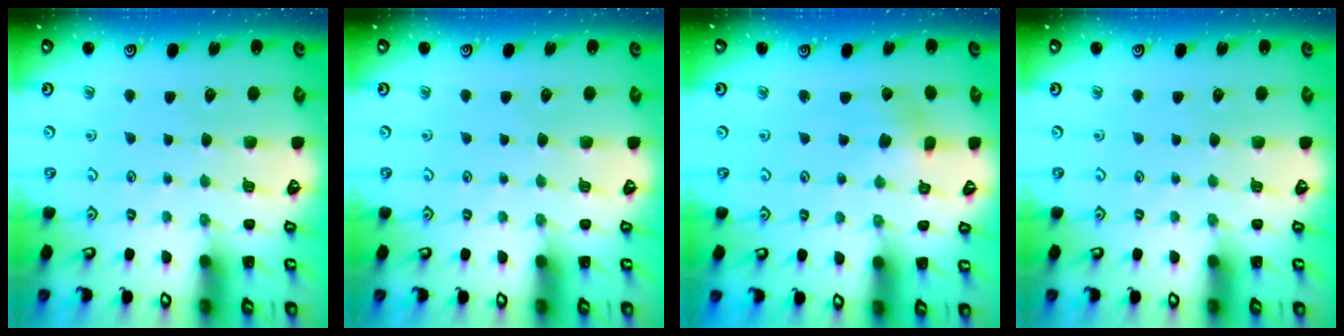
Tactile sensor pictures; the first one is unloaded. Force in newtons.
{"total": 0.0}
{"total": 2.3, "press": 2.3, "slide": 0.6}
{"total": 0.0}